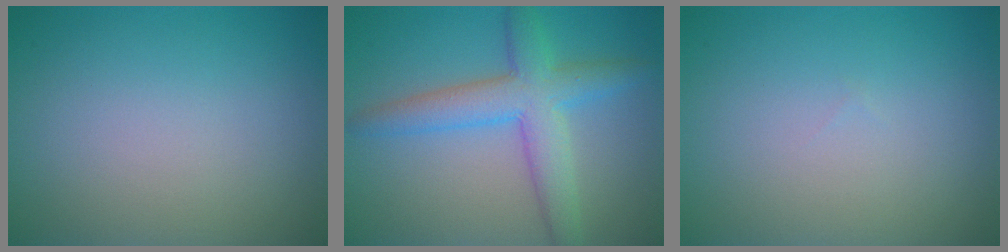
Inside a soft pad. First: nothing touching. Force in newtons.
{"total": 5.4, "press": 5.4, "slide": 0.1}
{"total": 0.0}